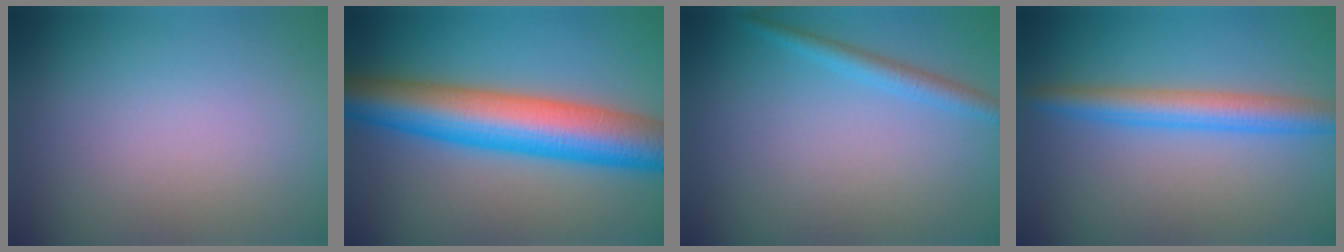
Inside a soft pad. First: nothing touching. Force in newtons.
{"total": 10.6, "press": 10.6, "slide": 0.1}
{"total": 1.9, "press": 1.9, "slide": 0.1}
{"total": 4.0, "press": 4.0, "slide": 0.1}